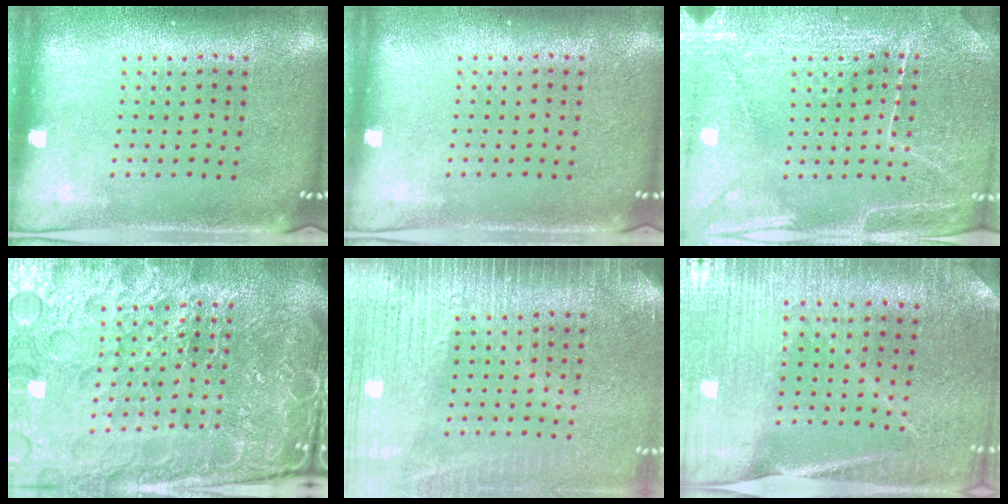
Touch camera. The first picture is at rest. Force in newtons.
{"total": 0.0}
{"total": 3.6, "press": 3.5, "slide": 0.7}
{"total": 6.9, "press": 6.0, "slide": 3.3}
{"total": 3.6, "press": 3.2, "slide": 1.6}
{"total": 2.0, "press": 2.0, "slide": 0.1}